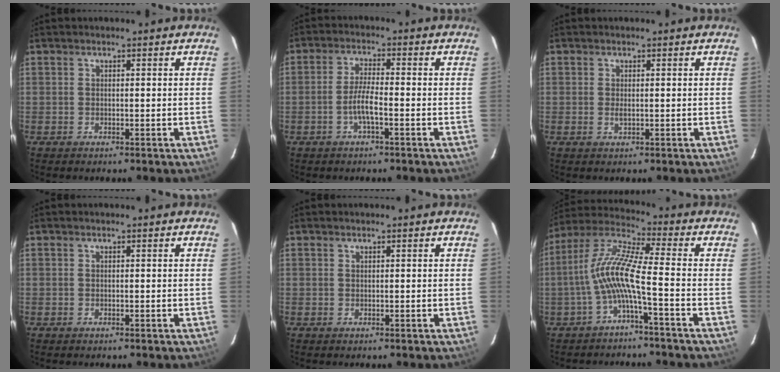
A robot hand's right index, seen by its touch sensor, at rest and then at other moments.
{"total": 4.2, "force": [-1.8, 0.4, 3.7], "torque": [-0.080, 0.003, -0.036]}
{"total": 0.9, "force": [0.0, 0.4, 0.9], "torque": [-0.016, 0.000, 0.000]}
{"total": 0.0}
{"total": 0.0}
{"total": 9.4, "force": [-2.8, 0.2, 9.0], "torque": [-0.194, 0.015, -0.057]}